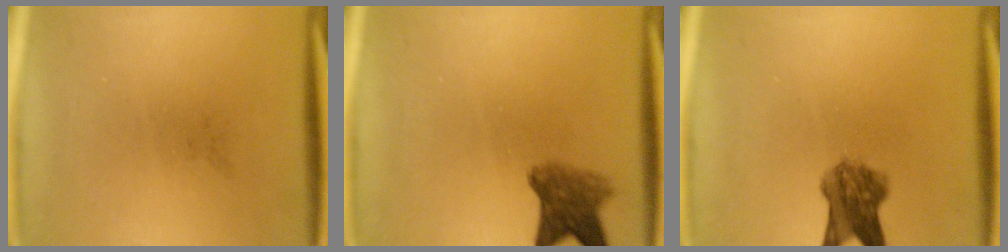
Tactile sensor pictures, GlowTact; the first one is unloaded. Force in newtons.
{"total": 5.0}
{"total": 5.9}